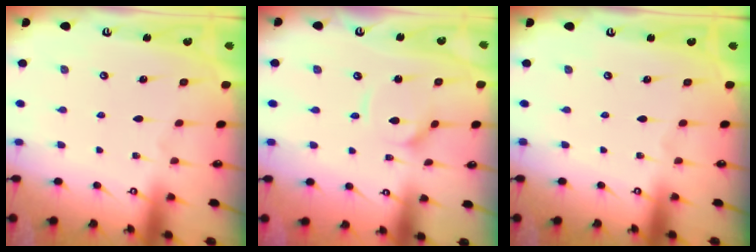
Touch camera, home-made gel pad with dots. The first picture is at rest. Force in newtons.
{"total": 3.6, "press": 3.6, "slide": 0.3}
{"total": 0.0}